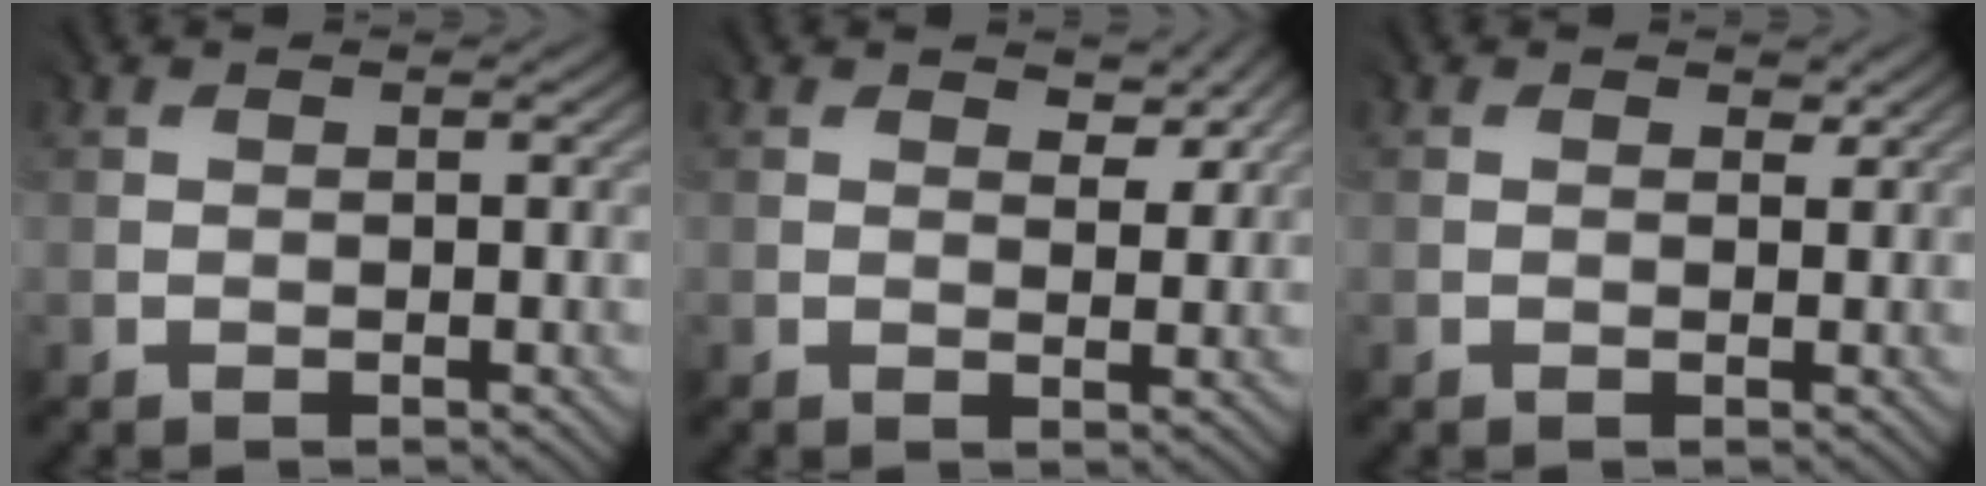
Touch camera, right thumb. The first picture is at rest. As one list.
[{"total": 3.3, "force": [1.9, 1.8, 2.1], "torque": [-0.032, -0.007, 0.032]}, {"total": 1.1, "force": [0.7, 0.7, 0.6], "torque": [-0.009, -0.002, 0.011]}]